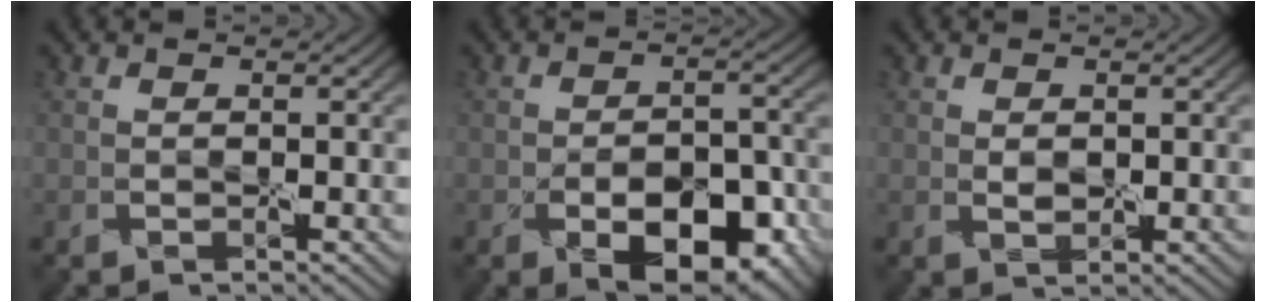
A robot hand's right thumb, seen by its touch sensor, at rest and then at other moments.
{"total": 7.8, "force": [-4.1, 3.7, 5.4], "torque": [-0.073, -0.002, -0.059]}
{"total": 0.7, "force": [0.4, 0.5, 0.3], "torque": [0.000, 0.000, 0.013]}